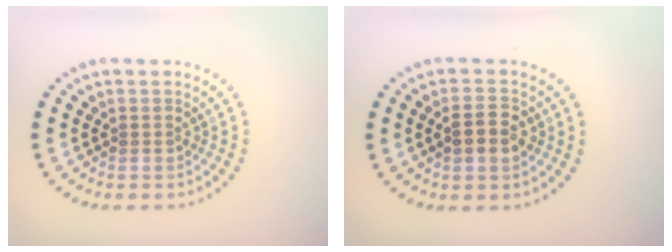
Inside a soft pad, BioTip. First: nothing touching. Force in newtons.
{"total": 2.8, "press": 2.7, "slide": 0.3}